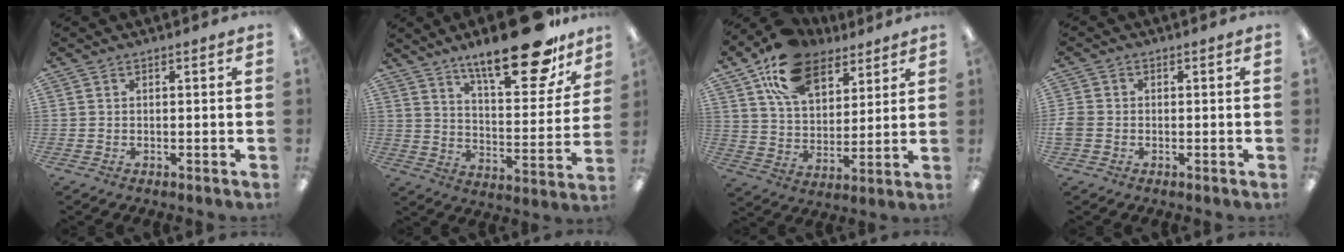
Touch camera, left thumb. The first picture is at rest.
{"total": 22.6, "force": [16.4, 7.2, 13.8], "torque": [-0.199, -0.105, 0.268]}
{"total": 16.8, "force": [10.9, 9.7, 8.4], "torque": [-0.155, -0.042, 0.201]}
{"total": 2.9, "force": [-0.8, 2.4, 1.4], "torque": [-0.021, 0.009, -0.013]}